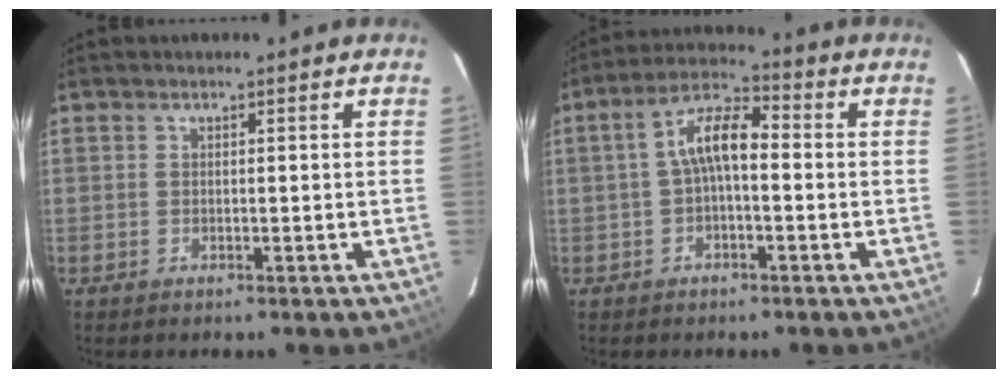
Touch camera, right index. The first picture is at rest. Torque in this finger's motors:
{"motor_torque": [0.31, -0.08, 0.48, 0.13]}